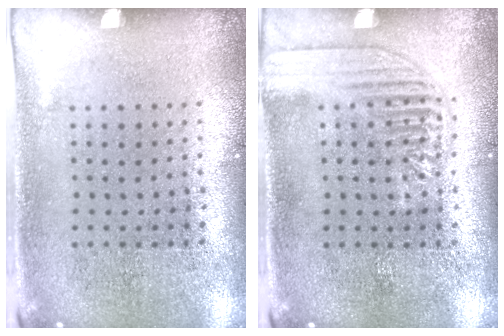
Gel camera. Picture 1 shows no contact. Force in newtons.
{"total": 2.4, "press": 2.4, "slide": 0.3}